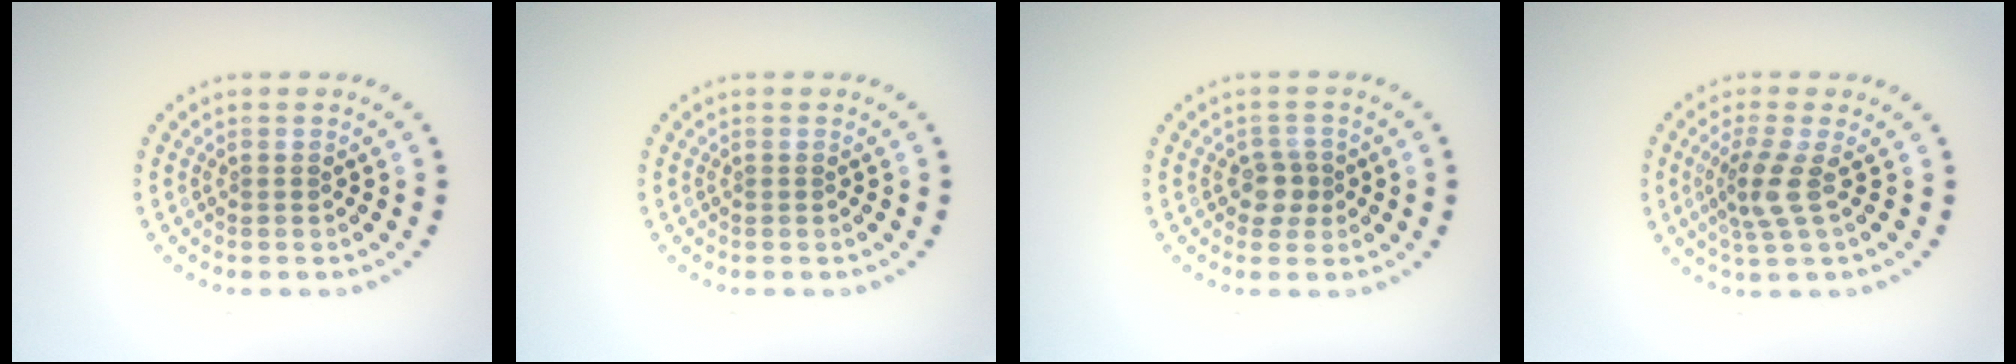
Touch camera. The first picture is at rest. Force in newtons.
{"total": 0.0}
{"total": 1.9, "press": 1.6, "slide": 0.9}
{"total": 2.8, "press": 2.1, "slide": 1.9}